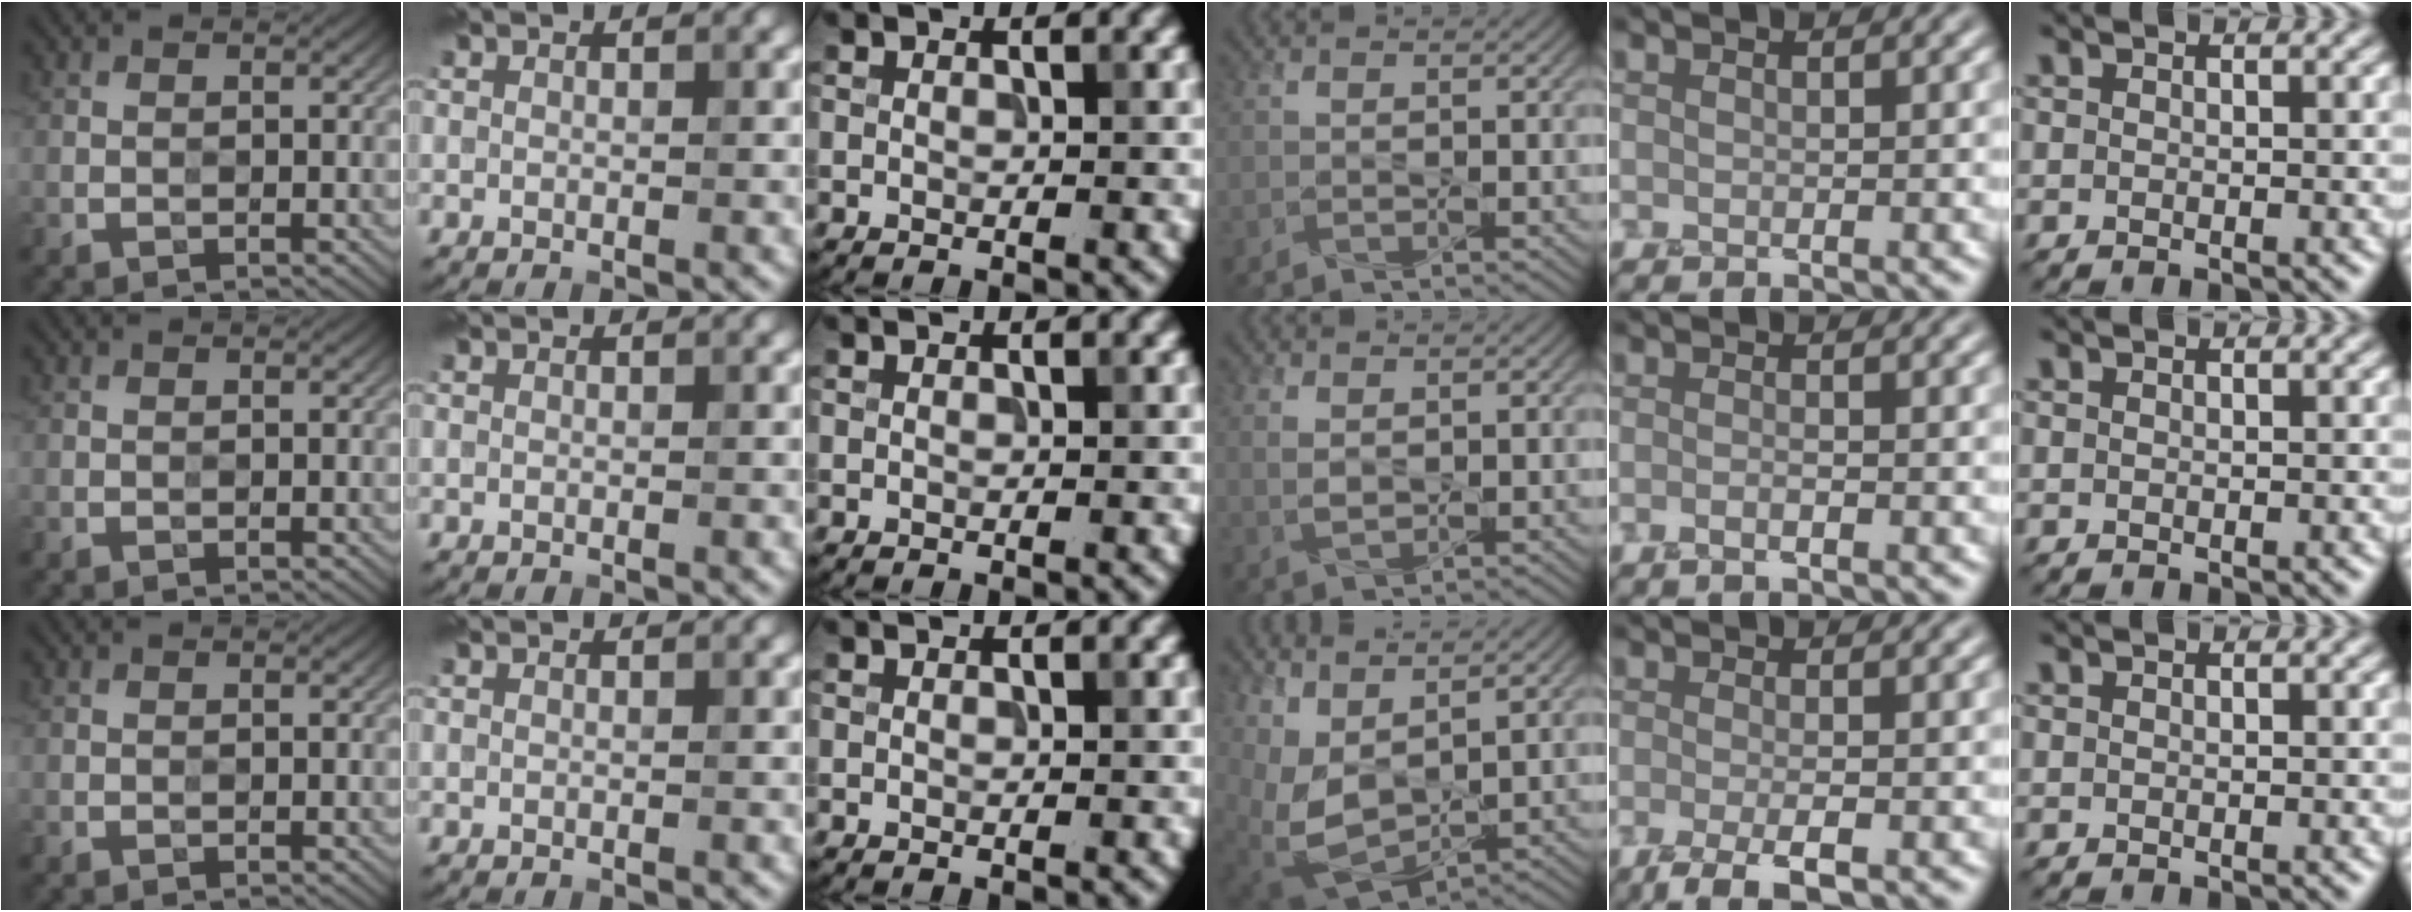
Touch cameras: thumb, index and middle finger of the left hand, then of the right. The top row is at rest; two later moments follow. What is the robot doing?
{"motion": "squeeze", "object": "foam earplug"}